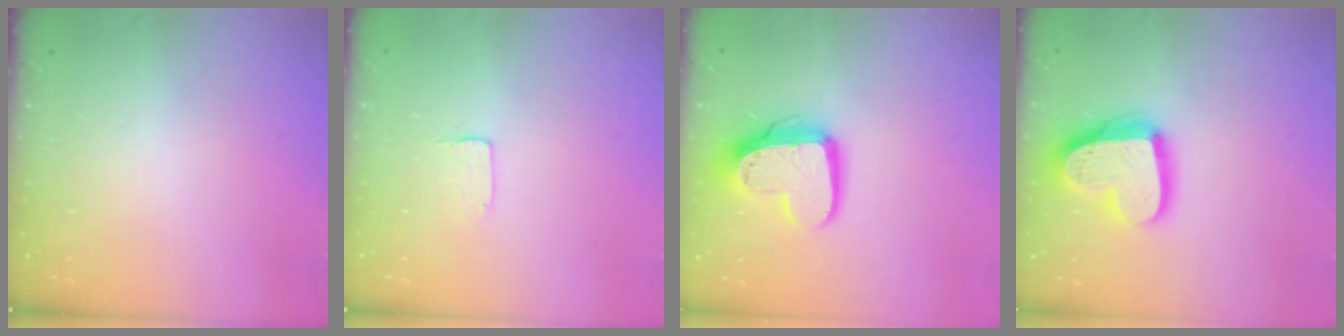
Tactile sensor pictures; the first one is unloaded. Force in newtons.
{"total": 1.3, "press": 1.2, "slide": 0.1}
{"total": 14.6, "press": 14.6, "slide": 1.1}
{"total": 21.4, "press": 21.3, "slide": 2.1}